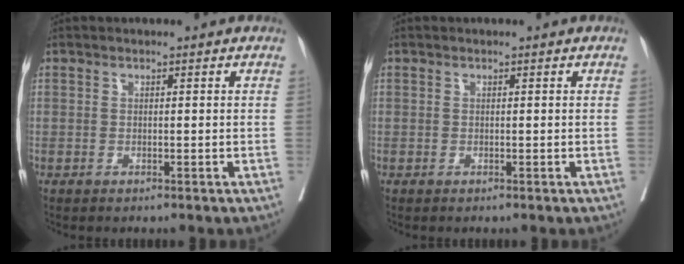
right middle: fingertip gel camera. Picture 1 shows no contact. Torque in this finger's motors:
{"motor_torque": [0.00, 0.00, 0.00, 0.00]}